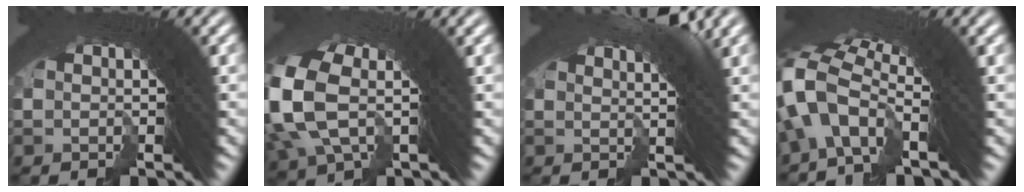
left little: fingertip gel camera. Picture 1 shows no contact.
{"total": 5.7, "force": [0.5, 3.4, 4.6], "torque": [-0.133, -0.017, 0.018]}
{"total": 5.1, "force": [3.5, -0.5, 3.7], "torque": [-0.046, 0.012, 0.054]}
{"total": 5.1, "force": [0.3, 2.9, 4.2], "torque": [-0.104, -0.010, 0.001]}